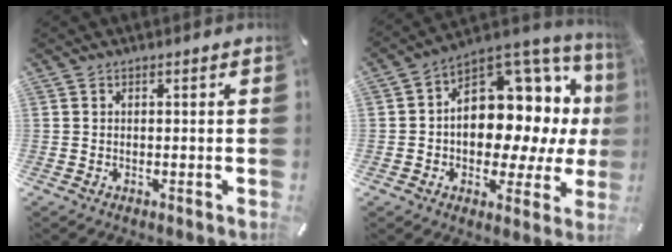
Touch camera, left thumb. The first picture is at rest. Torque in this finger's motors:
{"motor_torque": [2.03, 2.98, 1.77, -0.83, 0.36]}